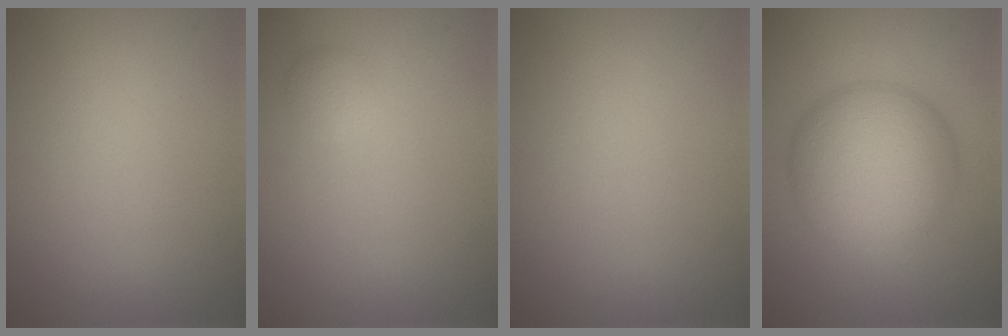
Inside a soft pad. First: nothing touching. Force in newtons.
{"total": 1.1, "press": 1.1, "slide": 0.0}
{"total": 0.0}
{"total": 9.2, "press": 9.2, "slide": 0.3}